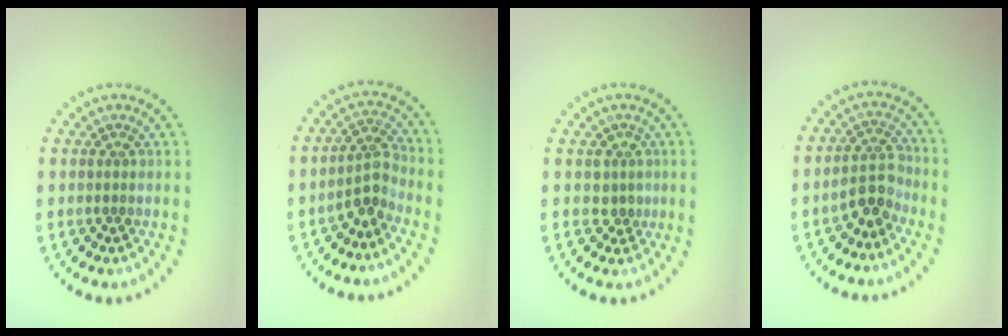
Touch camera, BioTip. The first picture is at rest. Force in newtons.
{"total": 2.7, "press": 2.0, "slide": 1.8}
{"total": 1.4, "press": 1.2, "slide": 0.8}
{"total": 2.9, "press": 2.6, "slide": 1.4}